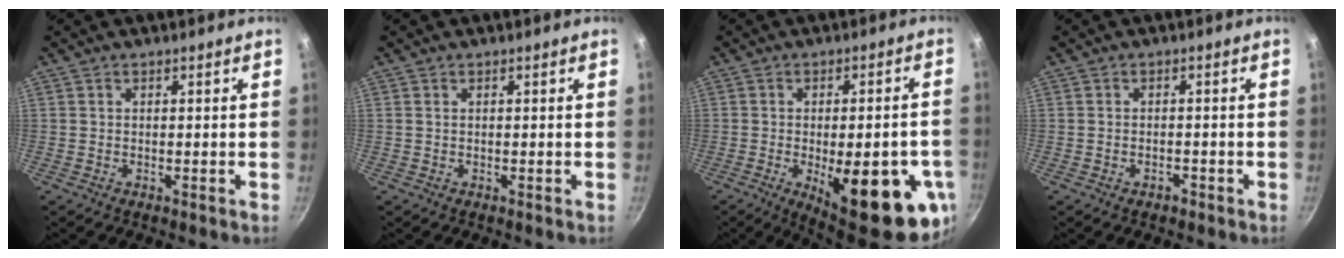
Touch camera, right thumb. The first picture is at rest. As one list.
[{"total": 0.0}, {"total": 21.5, "force": [-6.8, 7.3, 19.0], "torque": [-0.219, -0.005, -0.078]}, {"total": 1.3, "force": [-1.0, 0.6, 0.6], "torque": [-0.007, 0.009, -0.011]}]